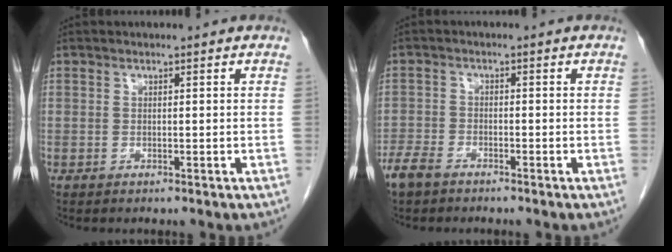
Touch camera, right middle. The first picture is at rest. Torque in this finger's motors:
{"motor_torque": [0.11, 0.15, -0.01, 0.02]}